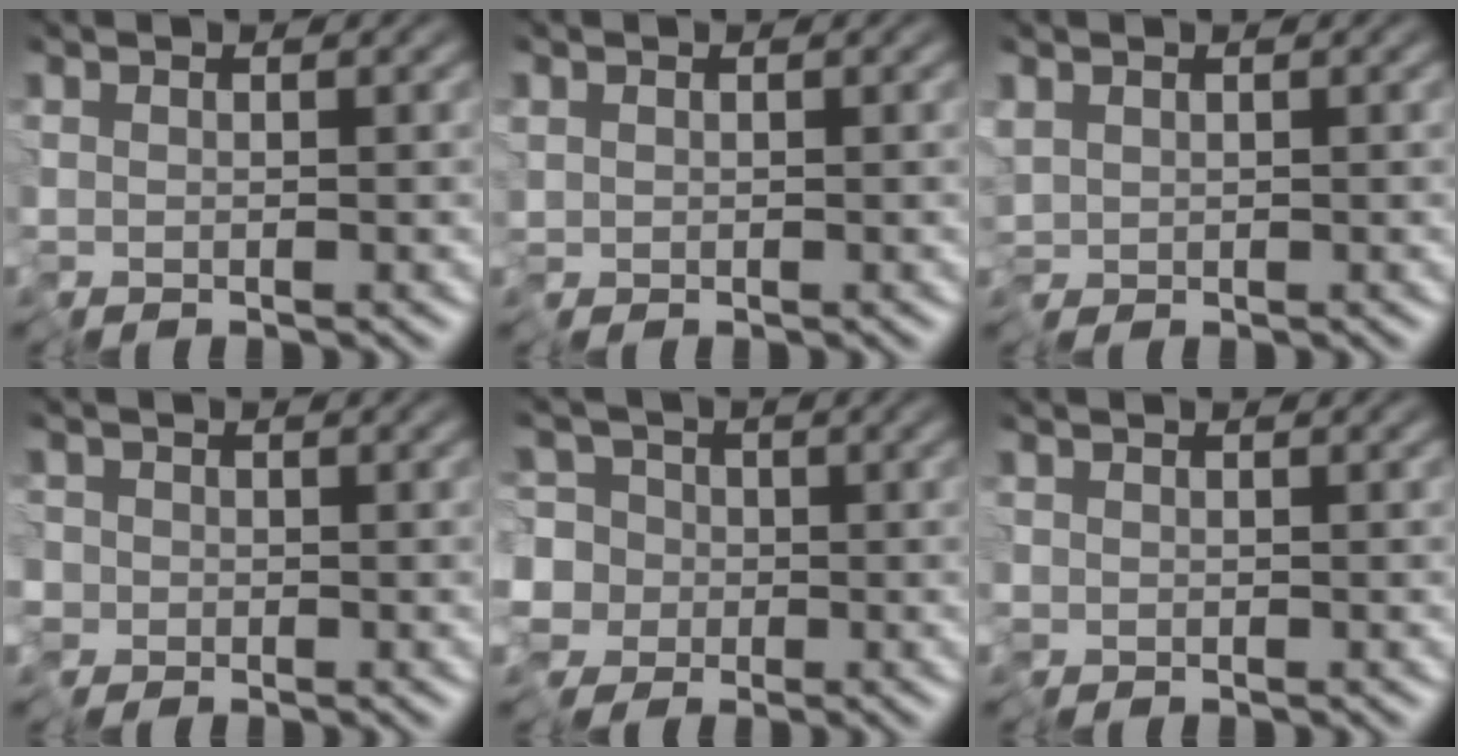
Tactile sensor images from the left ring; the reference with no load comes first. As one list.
[{"total": 0.6, "force": [-0.2, 0.5, 0.0], "torque": [-0.001, -0.002, -0.005]}, {"total": 1.3, "force": [0.1, 1.1, 0.6], "torque": [-0.017, -0.001, 0.001]}, {"total": 1.8, "force": [-0.9, 1.5, -0.3], "torque": [0.005, -0.009, -0.022]}, {"total": 7.0, "force": [-0.5, 6.6, 2.3], "torque": [-0.038, 0.026, -0.065]}, {"total": 0.6, "force": [-0.3, 0.5, 0.0], "torque": [0.001, -0.001, -0.007]}]